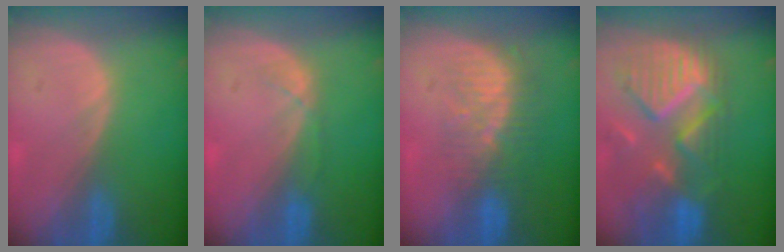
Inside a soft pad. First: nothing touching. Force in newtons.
{"total": 1.4, "press": 1.3, "slide": 0.3}
{"total": 8.5, "press": 7.6, "slide": 3.7}
{"total": 11.7, "press": 10.3, "slide": 5.6}